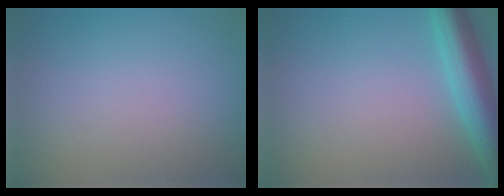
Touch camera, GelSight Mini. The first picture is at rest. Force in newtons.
{"total": 5.7, "press": 5.6, "slide": 0.2}